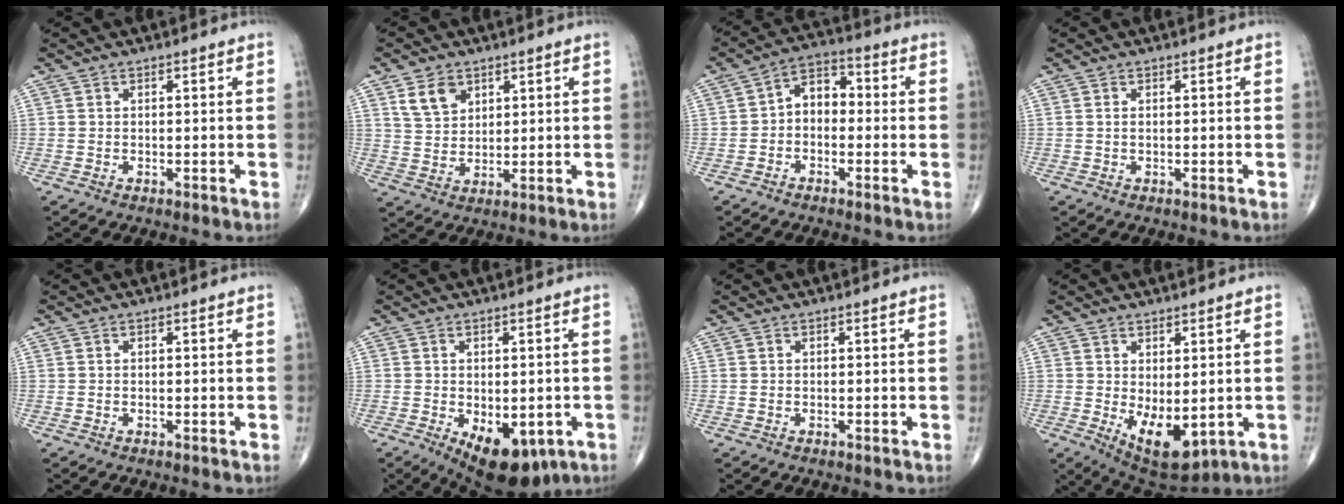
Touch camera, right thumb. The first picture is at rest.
{"total": 6.1, "force": [3.2, 4.2, 3.0], "torque": [-0.039, -0.017, 0.065]}
{"total": 6.5, "force": [-0.6, 4.6, 4.6], "torque": [-0.051, 0.029, -0.027]}
{"total": 0.5, "force": [0.1, 0.2, 0.4], "torque": [-0.014, 0.003, 0.004]}
{"total": 0.0}
{"total": 11.9, "force": [-4.6, 6.3, 9.0], "torque": [-0.117, -0.007, -0.052]}
{"total": 0.0}
{"total": 9.3, "force": [-1.1, 4.5, 8.0], "torque": [-0.113, -0.016, 0.004]}